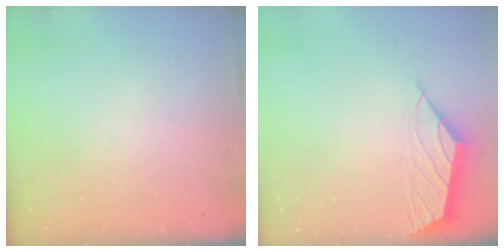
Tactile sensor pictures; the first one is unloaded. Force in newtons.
{"total": 2.1, "press": 2.0, "slide": 0.5}